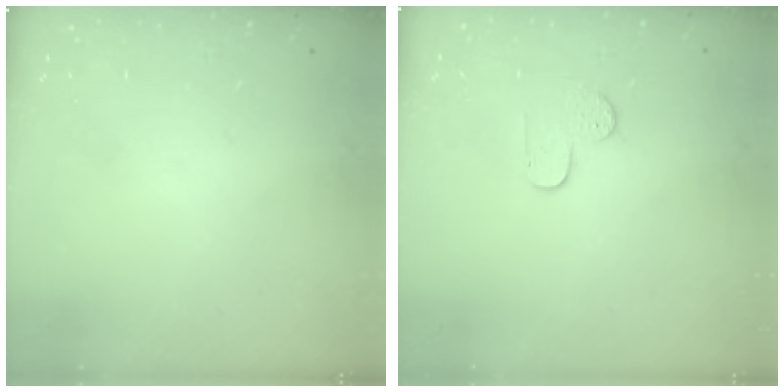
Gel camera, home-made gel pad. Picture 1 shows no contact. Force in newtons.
{"total": 5.8, "press": 5.7, "slide": 0.6}